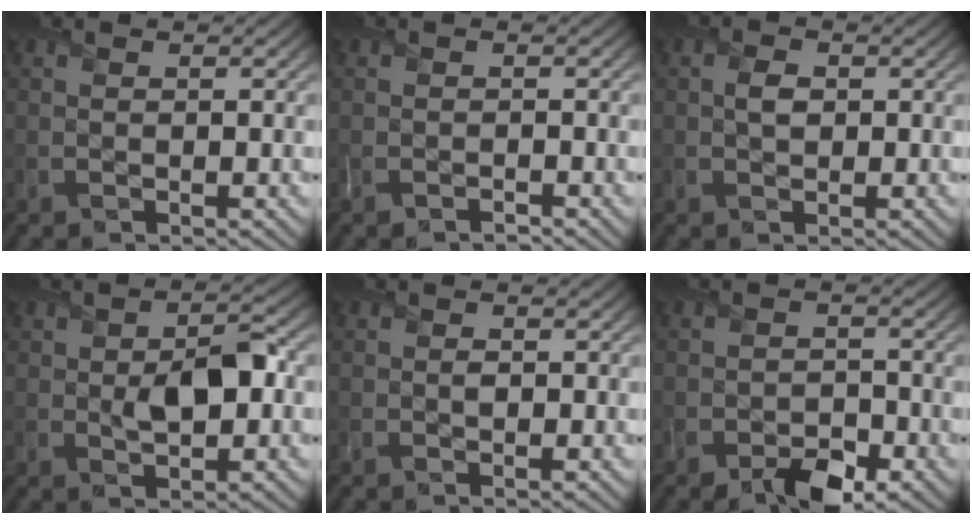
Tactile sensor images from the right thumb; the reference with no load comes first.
{"total": 1.1, "force": [-1.0, 0.3, 0.1], "torque": [-0.005, -0.003, -0.024]}
{"total": 1.7, "force": [0.2, 1.2, 1.3], "torque": [-0.030, 0.001, 0.000]}
{"total": 5.2, "force": [0.1, 2.8, 4.4], "torque": [-0.072, -0.002, 0.004]}
{"total": 0.5, "force": [0.1, 0.4, 0.4], "torque": [-0.007, -0.001, 0.000]}
{"total": 4.2, "force": [-2.7, 2.2, 2.4], "torque": [-0.037, -0.004, -0.049]}